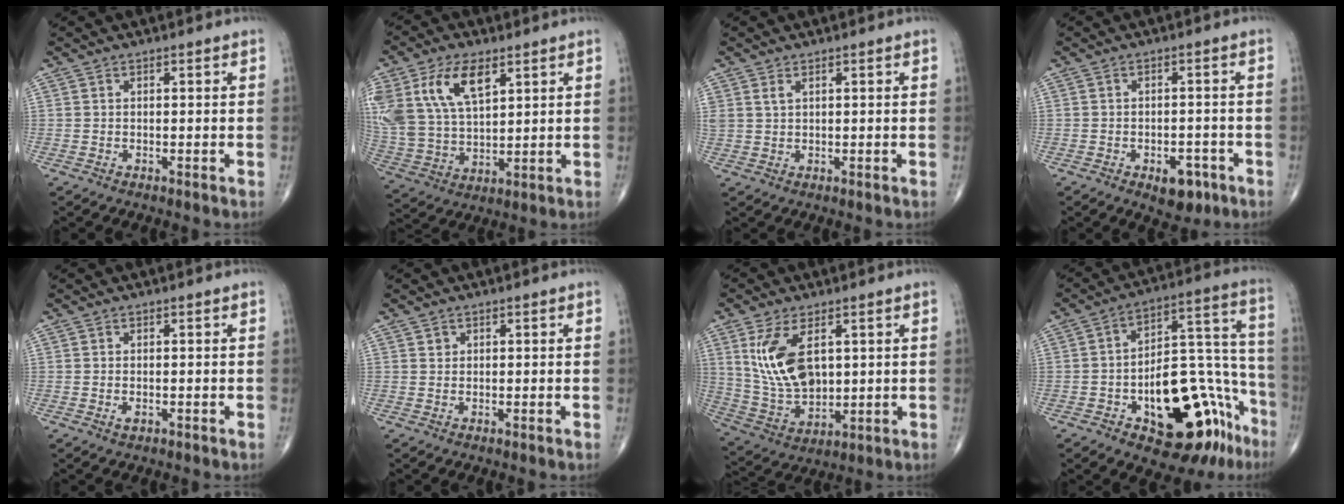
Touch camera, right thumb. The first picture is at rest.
{"total": 18.0, "force": [8.0, 9.8, 12.7], "torque": [-0.265, -0.015, 0.160]}
{"total": 1.9, "force": [1.1, 1.1, 1.1], "torque": [-0.022, 0.001, 0.028]}
{"total": 5.8, "force": [-2.9, 3.3, 3.8], "torque": [-0.031, 0.014, -0.034]}
{"total": 1.2, "force": [-0.3, 0.6, 0.9], "torque": [-0.016, -0.001, -0.005]}
{"total": 0.8, "force": [0.4, 0.7, 0.2], "torque": [0.005, -0.001, 0.006]}
{"total": 13.1, "force": [3.9, 7.2, 10.2], "torque": [-0.192, -0.018, 0.092]}
{"total": 24.8, "force": [-12.0, 11.2, 18.6], "torque": [-0.188, 0.099, -0.161]}